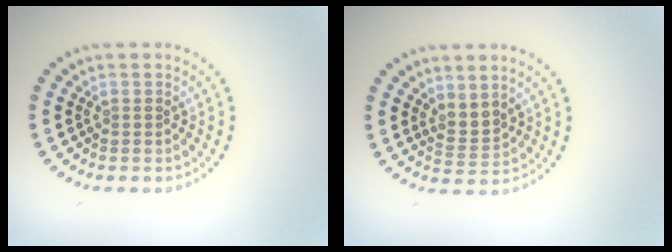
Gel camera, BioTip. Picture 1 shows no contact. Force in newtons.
{"total": 1.9, "press": 1.3, "slide": 1.3}